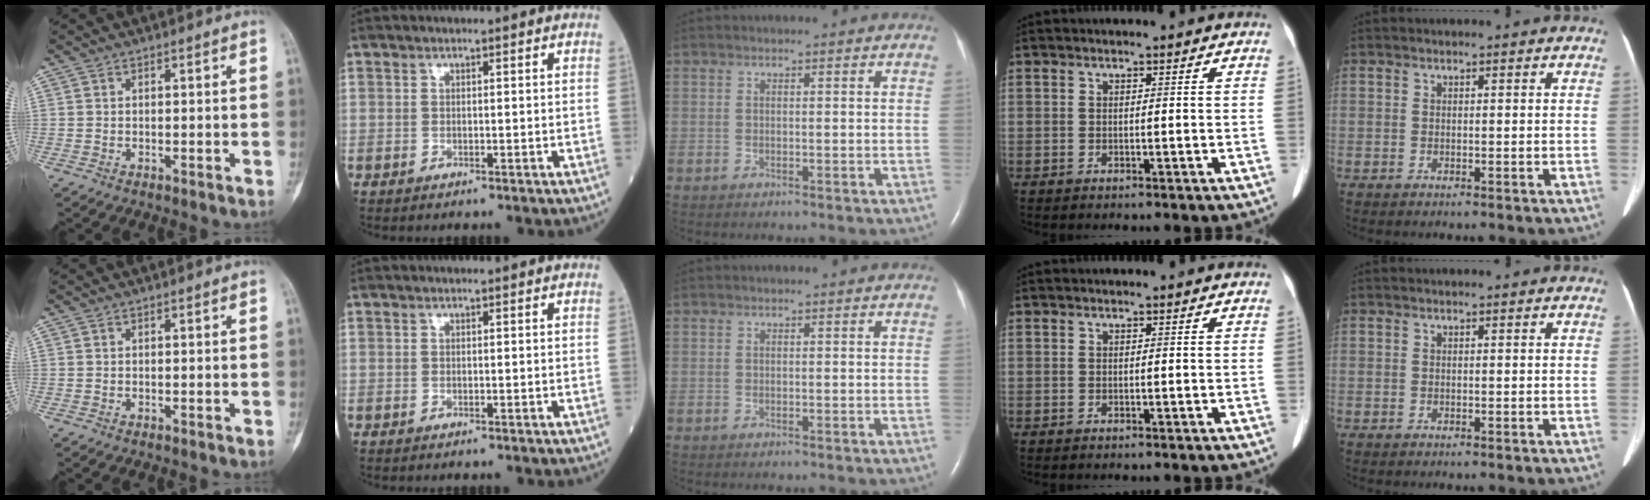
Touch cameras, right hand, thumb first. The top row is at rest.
{}